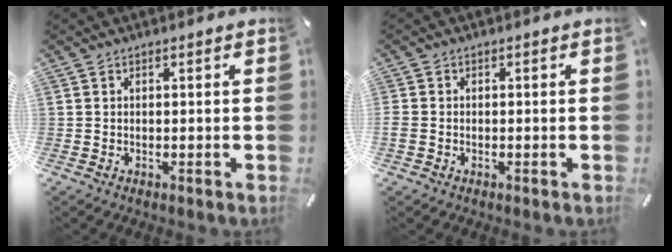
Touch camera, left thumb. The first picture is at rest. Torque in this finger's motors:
{"motor_torque": [0.29, 0.48, 0.20, 0.13, 0.00]}